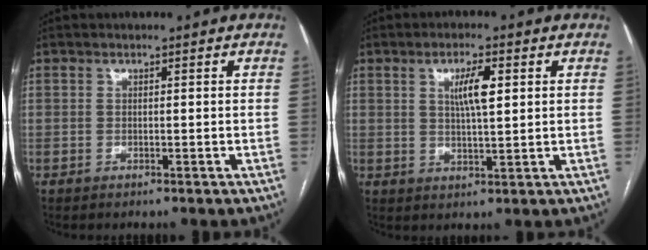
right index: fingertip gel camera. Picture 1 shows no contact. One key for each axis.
{"total": 5.1, "fx": 1.7, "fy": 0.9, "fz": 4.8, "tx": -0.085, "ty": 0.004, "tz": 0.031}